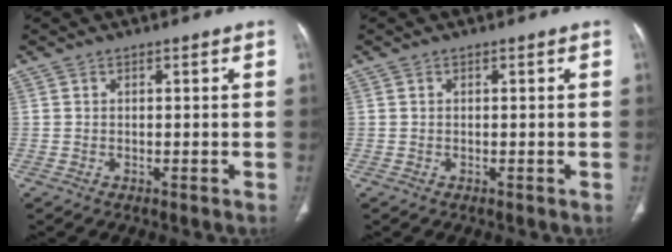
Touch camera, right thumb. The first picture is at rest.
{"total": 0.0}